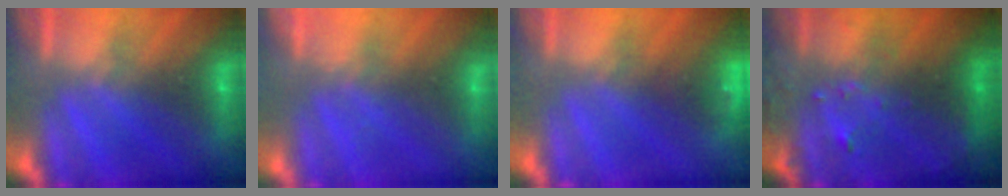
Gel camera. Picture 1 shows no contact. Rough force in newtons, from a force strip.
{"total": 2.3}
{"total": 4.6}
{"total": 7.0}